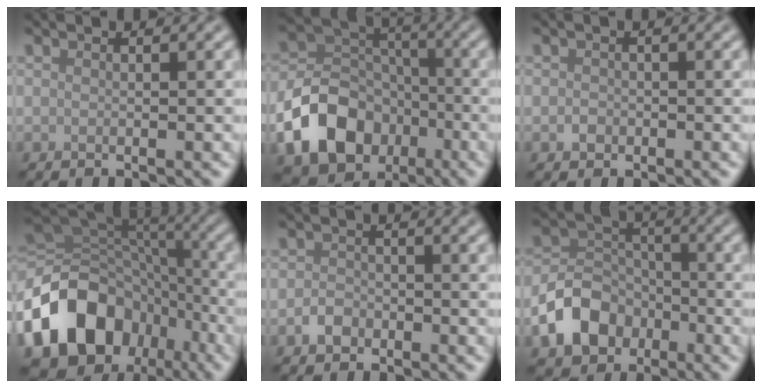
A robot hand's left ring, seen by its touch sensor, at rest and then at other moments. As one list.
[{"total": 10.0, "force": [-4.7, 7.2, 5.1], "torque": [-0.095, -0.009, -0.094]}, {"total": 0.9, "force": [-0.4, 0.7, 0.3], "torque": [-0.003, -0.001, -0.009]}, {"total": 15.8, "force": [-6.8, 11.8, 7.9], "torque": [-0.170, -0.007, -0.125]}, {"total": 1.6, "force": [-1.0, 1.2, 0.6], "torque": [-0.007, 0.004, -0.022]}, {"total": 6.1, "force": [-3.0, 4.6, 2.8], "torque": [-0.050, -0.001, -0.065]}]